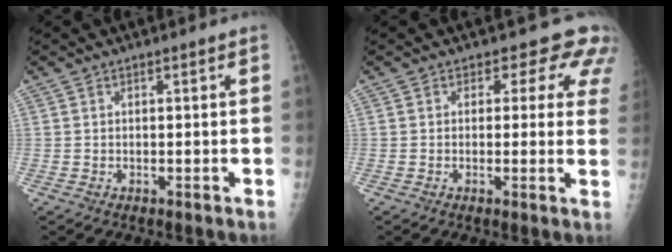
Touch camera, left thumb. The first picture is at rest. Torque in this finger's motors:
{"motor_torque": [-0.15, 0.07, -0.10, -0.24, 0.06]}